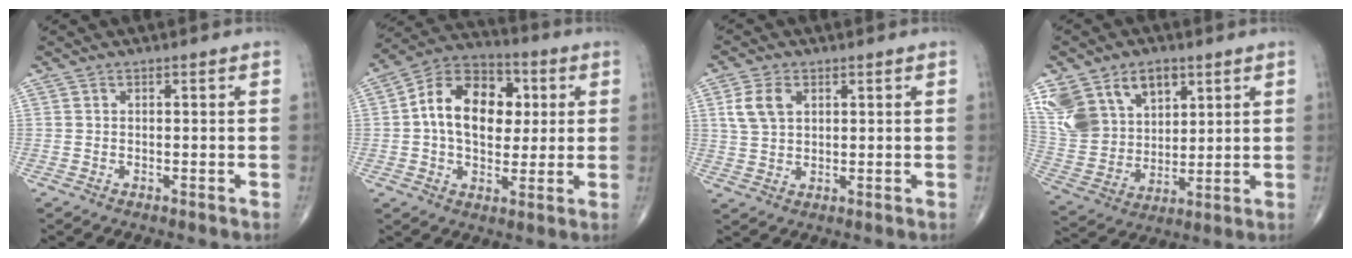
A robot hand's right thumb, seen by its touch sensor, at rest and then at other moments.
{"total": 16.3, "force": [2.3, 11.1, 11.8], "torque": [-0.160, 0.016, 0.030]}
{"total": 6.0, "force": [2.1, 3.9, 4.0], "torque": [-0.075, 0.001, 0.043]}
{"total": 16.8, "force": [8.2, 11.3, 9.4], "torque": [-0.175, -0.014, 0.172]}